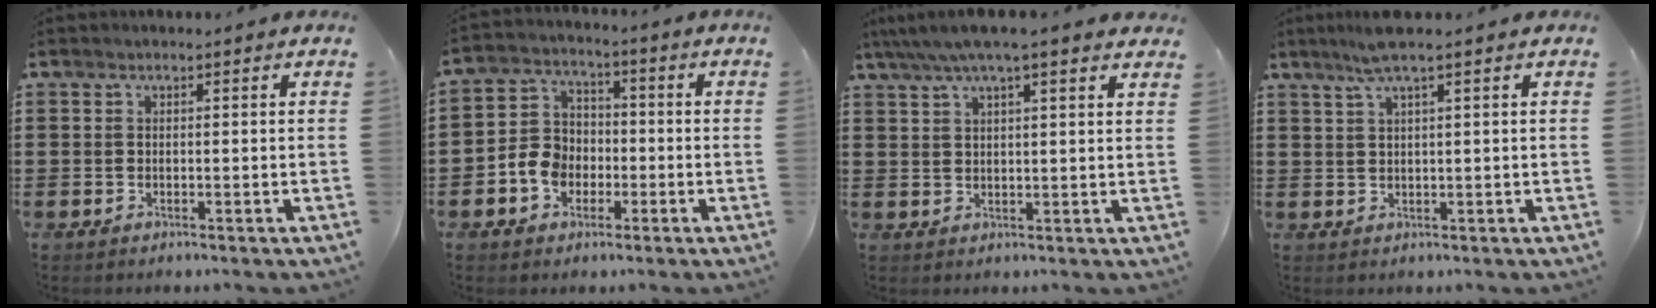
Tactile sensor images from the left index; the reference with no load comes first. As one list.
[{"total": 6.2, "force": [-2.5, 5.2, 2.4], "torque": [-0.073, 0.015, -0.051]}, {"total": 4.7, "force": [3.6, 0.4, 2.9], "torque": [-0.068, -0.003, 0.063]}, {"total": 3.5, "force": [2.1, -0.3, 2.9], "torque": [-0.059, 0.001, 0.036]}]